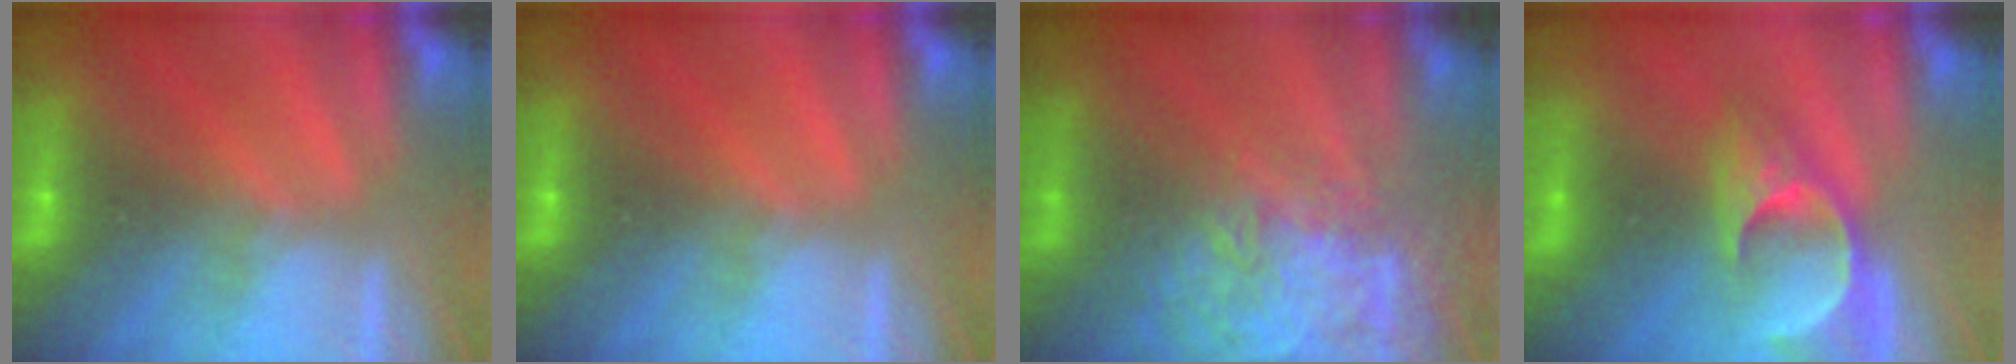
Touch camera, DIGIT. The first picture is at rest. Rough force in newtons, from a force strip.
{"total": 0.0}
{"total": 10.5}
{"total": 4.9}